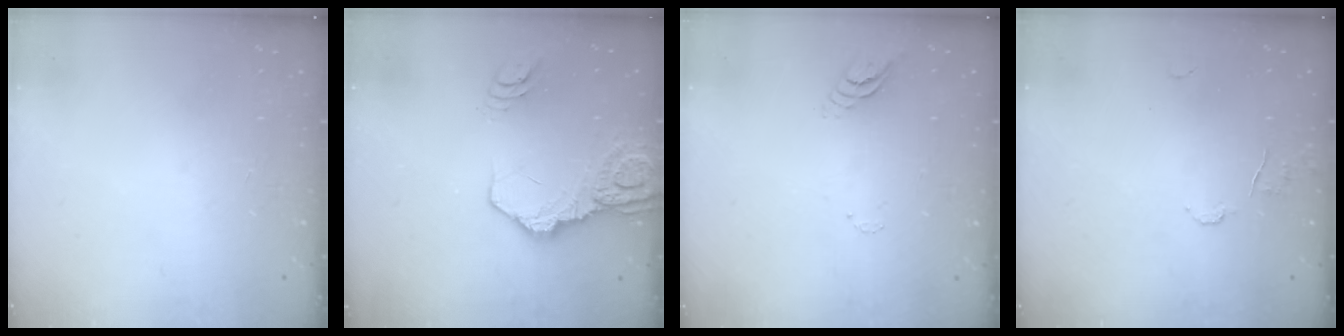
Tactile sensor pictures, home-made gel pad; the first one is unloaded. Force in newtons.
{"total": 14.3, "press": 14.2, "slide": 1.7}
{"total": 4.1, "press": 4.1, "slide": 0.4}
{"total": 5.5, "press": 5.5, "slide": 0.4}